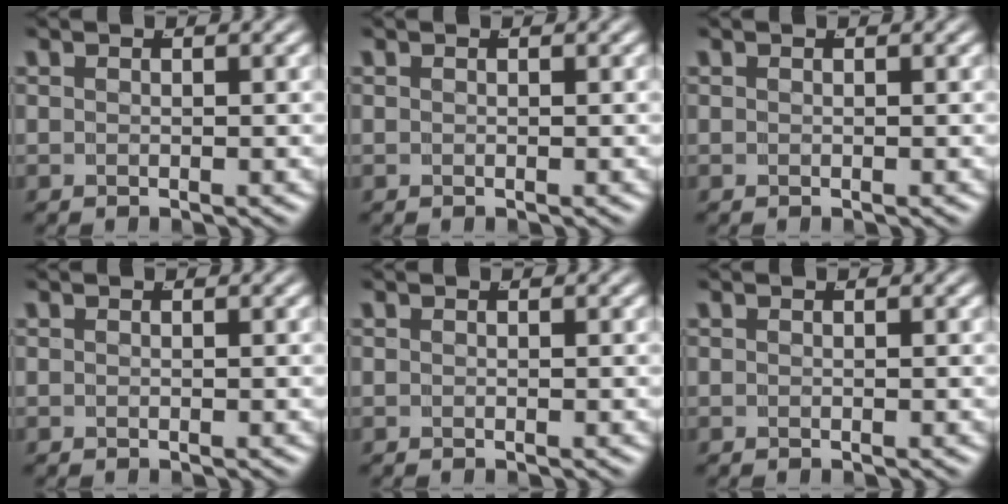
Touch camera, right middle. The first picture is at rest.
{"total": 0.0}
{"total": 0.0}
{"total": 0.0}
{"total": 0.0}
{"total": 0.0}